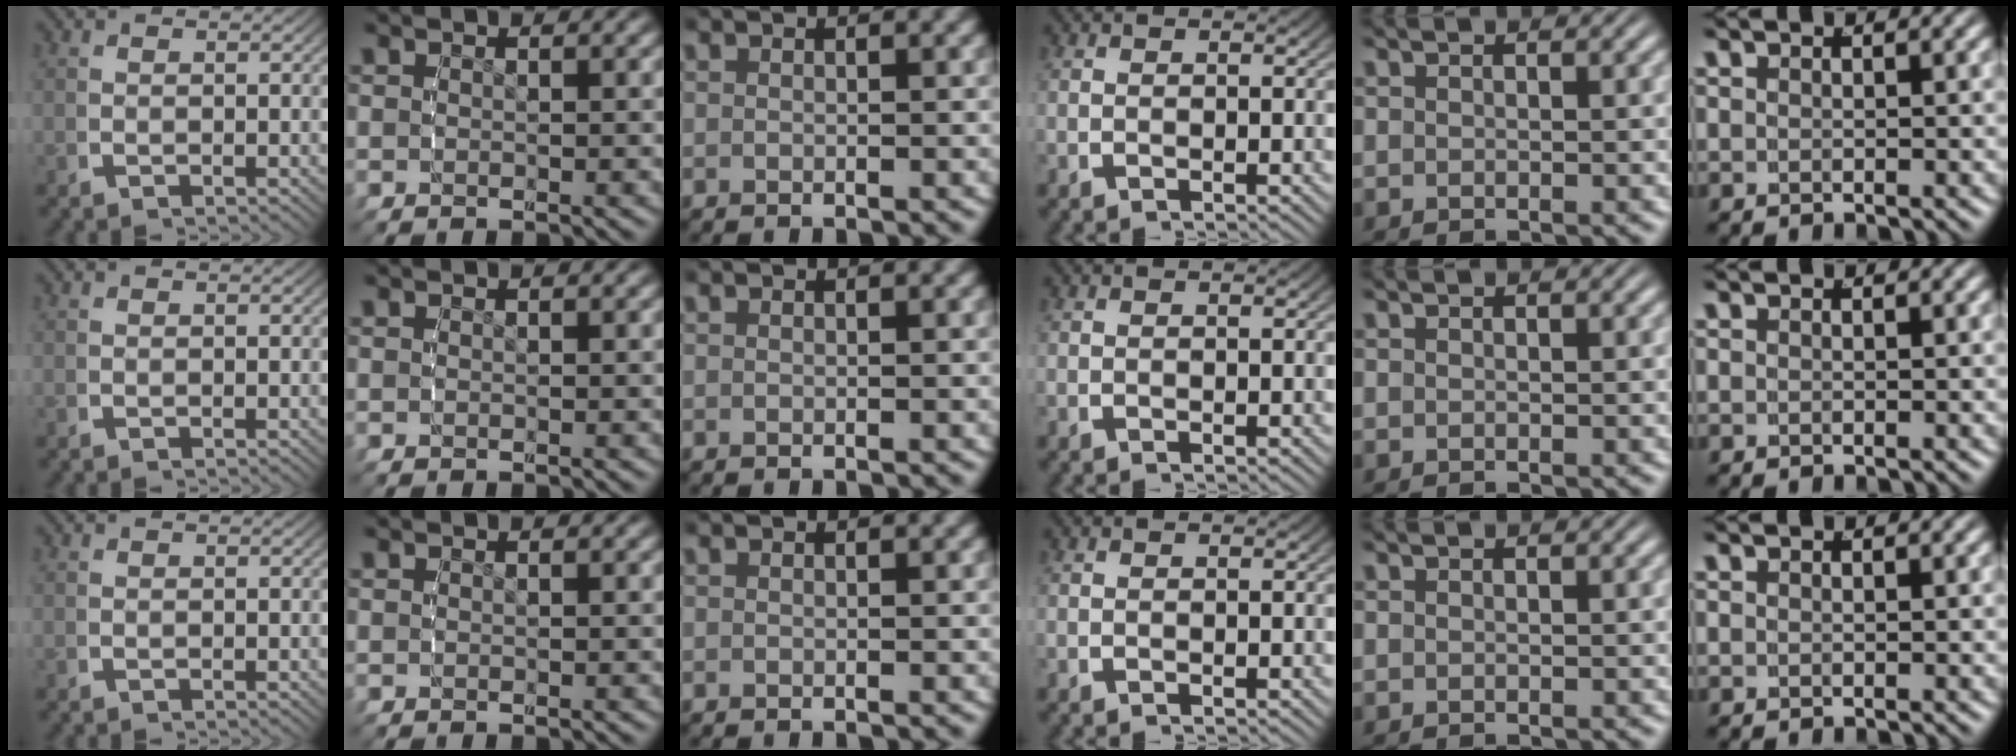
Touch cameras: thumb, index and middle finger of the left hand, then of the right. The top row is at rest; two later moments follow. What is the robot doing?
{"motion": "reach", "object": "paper towel"}